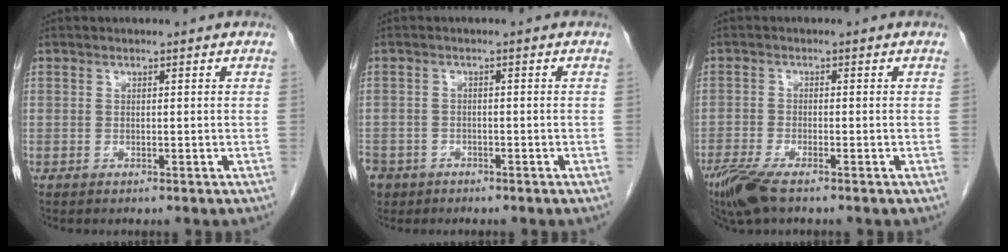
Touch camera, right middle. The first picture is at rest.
{"total": 7.4, "force": [-4.5, 5.5, 2.0], "torque": [-0.066, -0.005, -0.076]}
{"total": 5.5, "force": [-3.9, 0.9, 3.8], "torque": [-0.078, -0.015, -0.073]}